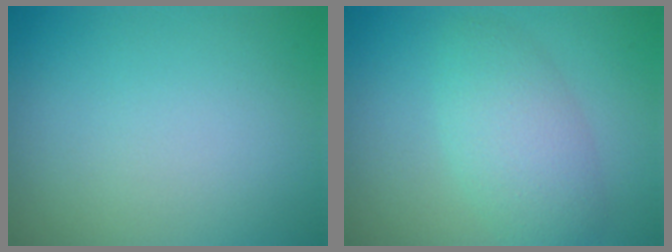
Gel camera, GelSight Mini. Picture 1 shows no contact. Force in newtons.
{"total": 4.2, "press": 4.1, "slide": 0.3}